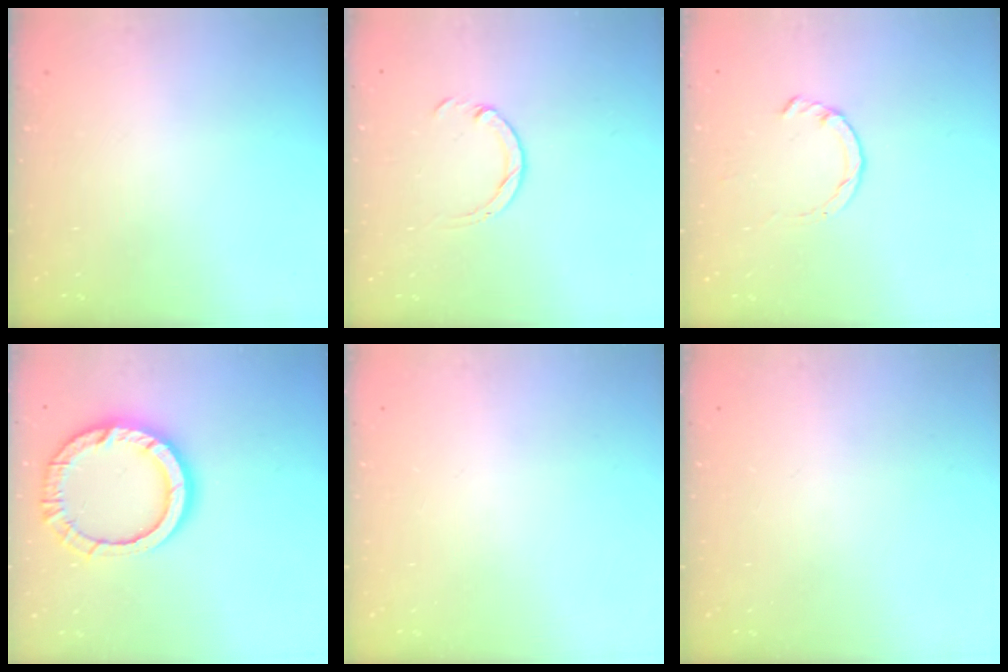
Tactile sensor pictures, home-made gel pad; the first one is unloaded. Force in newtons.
{"total": 4.6, "press": 4.6, "slide": 0.3}
{"total": 2.8, "press": 2.8, "slide": 0.4}
{"total": 14.5, "press": 14.5, "slide": 1.1}
{"total": 0.0}
{"total": 0.0}